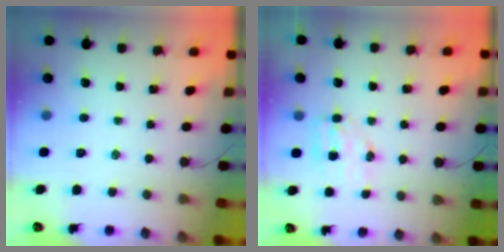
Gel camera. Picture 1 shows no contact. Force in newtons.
{"total": 4.9, "press": 4.8, "slide": 0.7}